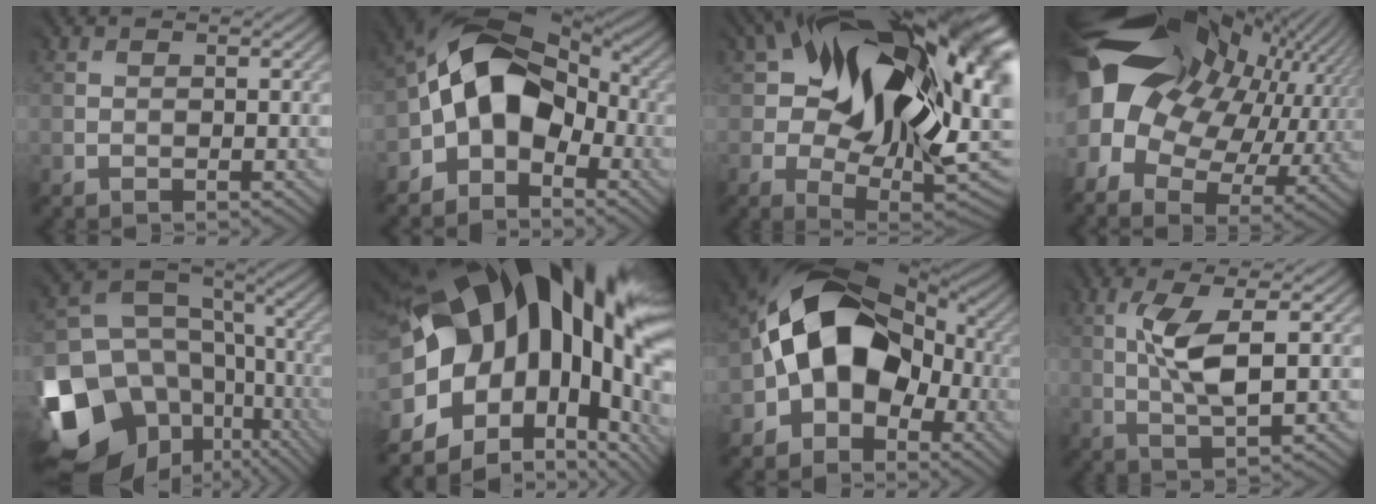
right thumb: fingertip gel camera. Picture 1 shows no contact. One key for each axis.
{"total": 9.7, "fx": -2.6, "fy": 6.7, "fz": 6.5, "tx": -0.104, "ty": 0.012, "tz": -0.071}
{"total": 22.0, "fx": 5.6, "fy": 13.2, "fz": 16.7, "tx": -0.293, "ty": 0.004, "tz": 0.111}
{"total": 20.1, "fx": 4.3, "fy": 13.1, "fz": 14.7, "tx": -0.288, "ty": -0.015, "tz": 0.097}
{"total": 20.6, "fx": -8.2, "fy": 15.8, "fz": 10.4, "tx": -0.243, "ty": -0.042, "tz": -0.100}
{"total": 20.7, "fx": 3.4, "fy": 13.4, "fz": 15.4, "tx": -0.255, "ty": -0.032, "tz": 0.090}
{"total": 12.5, "fx": -2.0, "fy": 9.2, "fz": 8.3, "tx": -0.128, "ty": 0.009, "tz": -0.058}
{"total": 6.2, "fx": 1.2, "fy": 1.8, "fz": 5.8, "tx": -0.129, "ty": -0.003, "tz": 0.026}